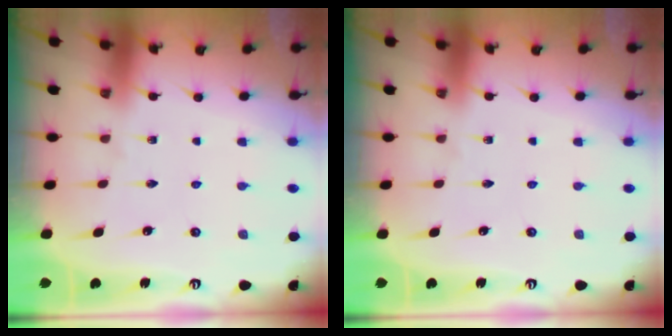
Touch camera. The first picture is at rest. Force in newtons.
{"total": 0.0}